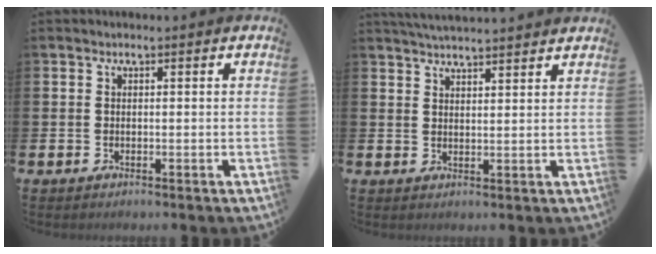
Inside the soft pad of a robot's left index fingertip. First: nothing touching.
{"total": 3.8, "force": [3.8, 0.0, 0.4], "torque": [-0.012, -0.016, 0.070]}